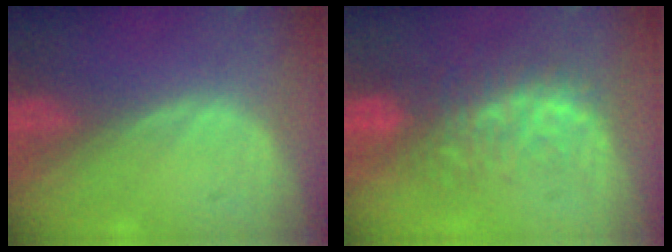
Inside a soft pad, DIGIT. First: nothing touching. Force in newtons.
{"total": 8.1, "press": 7.8, "slide": 2.2}